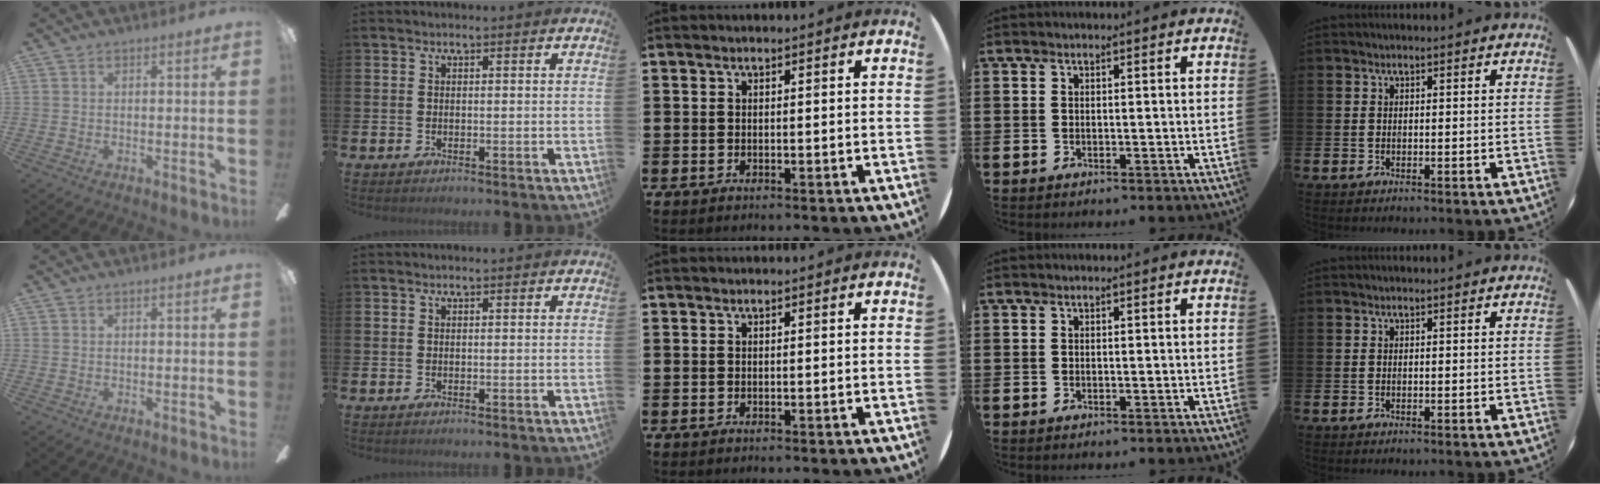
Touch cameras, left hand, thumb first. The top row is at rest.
{}